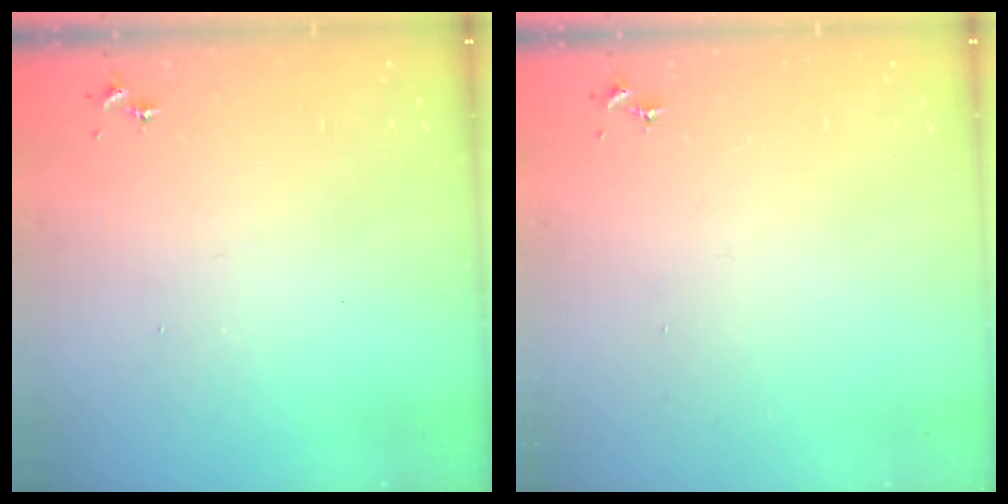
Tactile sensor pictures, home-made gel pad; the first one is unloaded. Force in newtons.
{"total": 0.0}